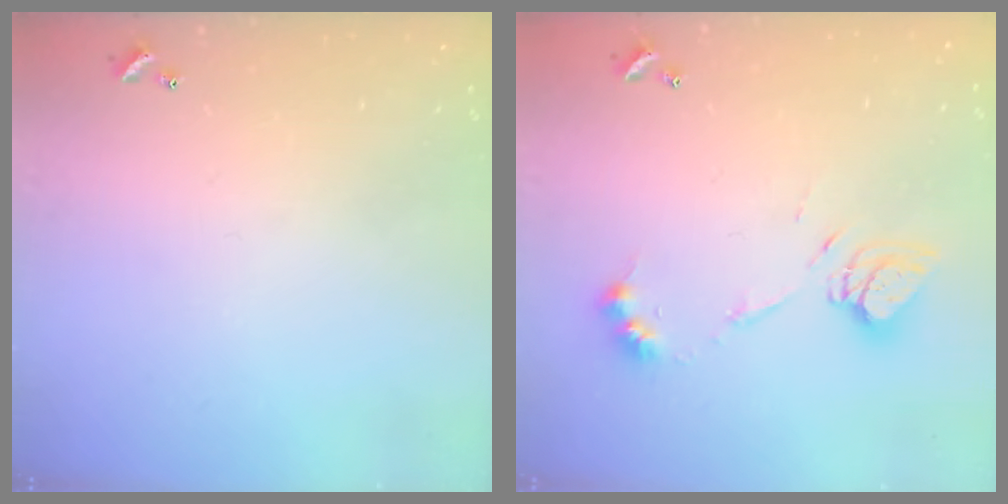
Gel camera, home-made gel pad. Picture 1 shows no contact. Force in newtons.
{"total": 10.9, "press": 10.9, "slide": 1.0}